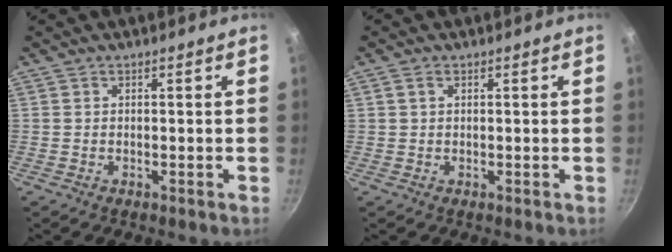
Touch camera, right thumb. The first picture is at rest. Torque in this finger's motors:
{"motor_torque": [0.16, -0.20, 0.06, 0.24, 0.03]}